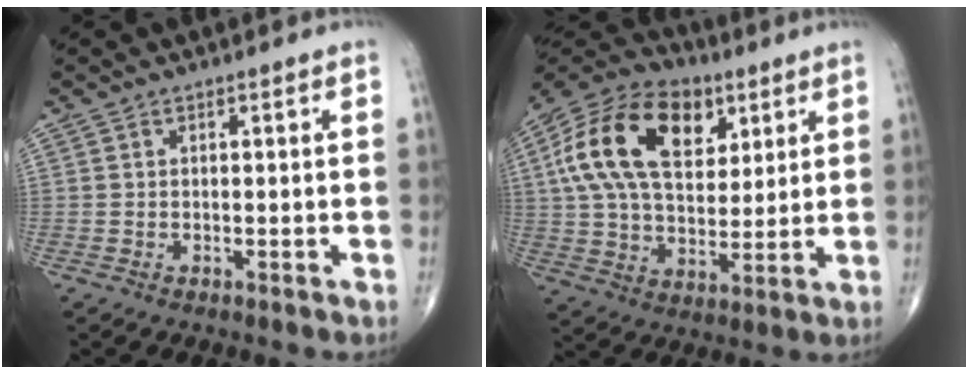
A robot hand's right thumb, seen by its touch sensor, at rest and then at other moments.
{"total": 22.6, "force": [7.6, 13.7, 16.3], "torque": [-0.287, 0.003, 0.127]}